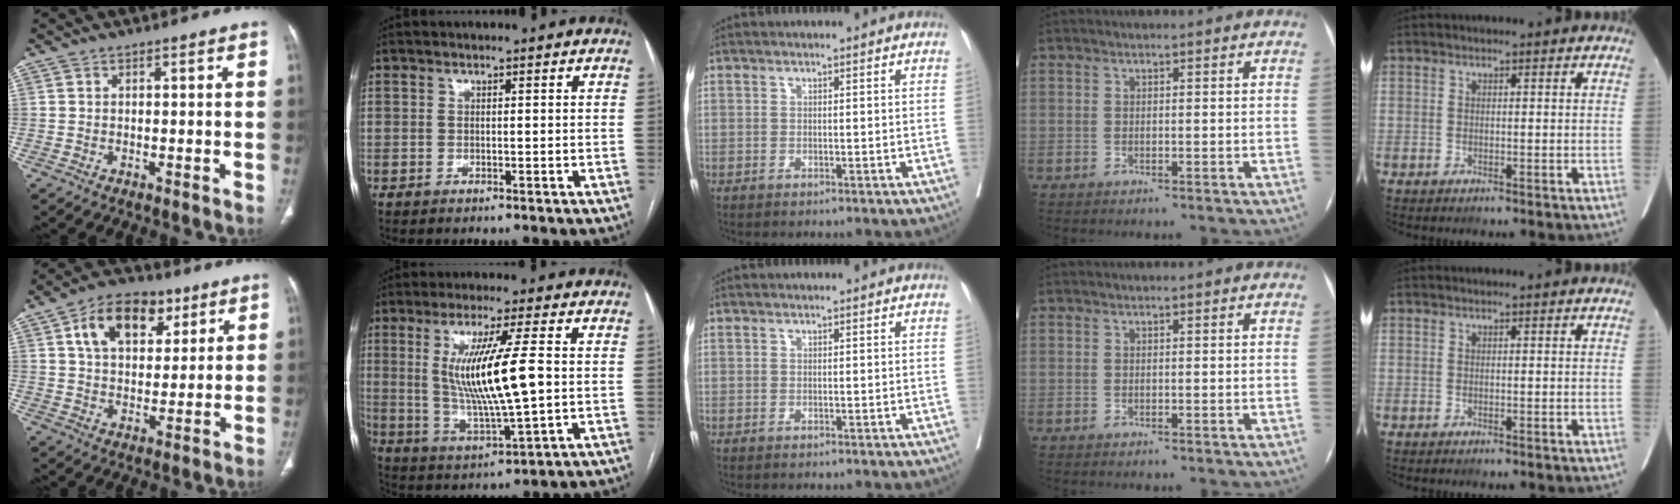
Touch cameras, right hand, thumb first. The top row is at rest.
{"thumb": {"total": 13.6, "force": [5.8, 8.7, 8.7], "torque": [-0.111, -0.007, 0.096]}, "index": {"total": 13.1, "force": [1.2, 0.7, 13.0], "torque": [-0.256, -0.012, 0.029]}}